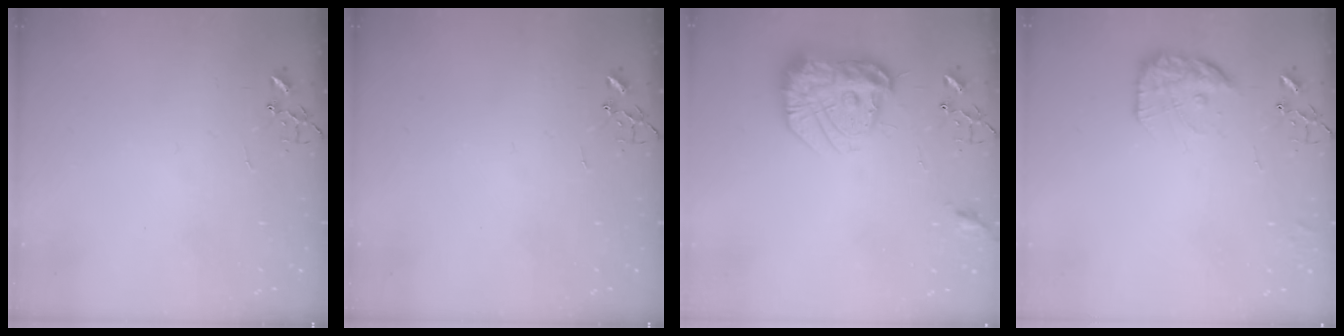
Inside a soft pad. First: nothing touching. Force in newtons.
{"total": 0.0}
{"total": 18.0, "press": 17.9, "slide": 1.6}
{"total": 14.0, "press": 14.0, "slide": 1.0}